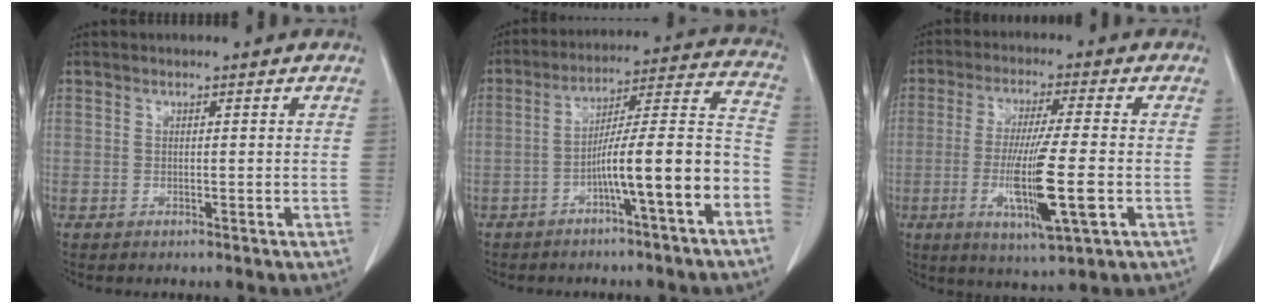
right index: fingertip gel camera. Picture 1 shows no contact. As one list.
[{"total": 13.7, "force": [-5.5, 0.1, 12.6], "torque": [-0.182, 0.035, -0.086]}, {"total": 11.8, "force": [-2.9, 0.3, 11.5], "torque": [-0.212, -0.023, -0.053]}]